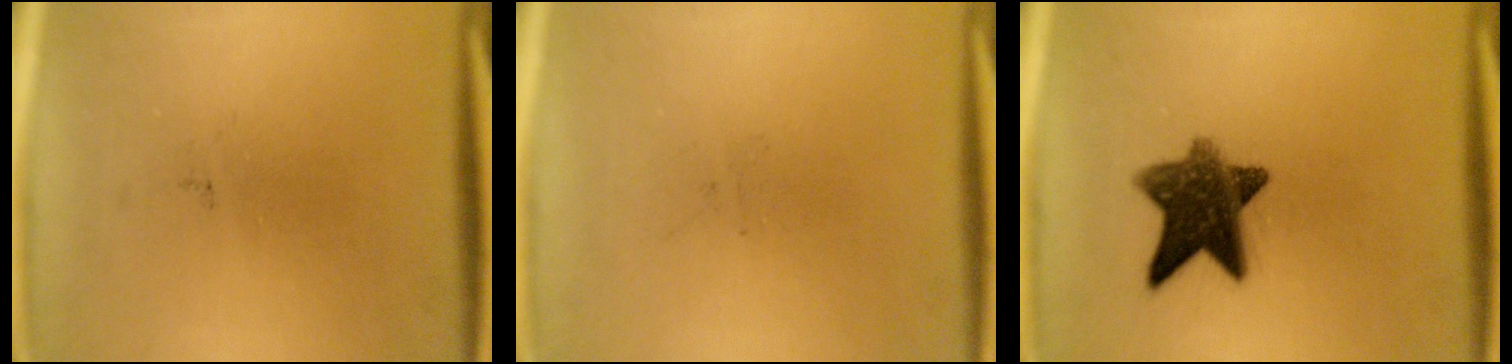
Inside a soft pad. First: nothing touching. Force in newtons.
{"total": 0.0}
{"total": 9.9}